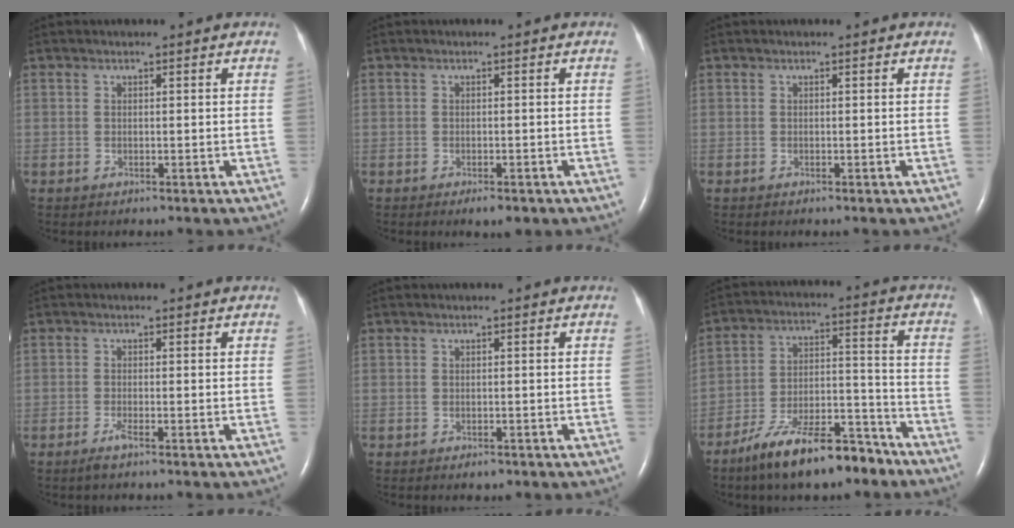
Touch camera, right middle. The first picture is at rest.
{"total": 2.2, "force": [-1.4, 0.7, 1.5], "torque": [-0.023, -0.003, -0.014]}
{"total": 0.0}
{"total": 1.5, "force": [-1.0, -0.1, 1.1], "torque": [-0.030, -0.004, -0.023]}
{"total": 1.0, "force": [-0.6, 0.5, 0.6], "torque": [-0.011, -0.002, -0.004]}
{"total": 14.3, "force": [-10.8, 4.1, 8.5], "torque": [-0.141, 0.017, -0.183]}